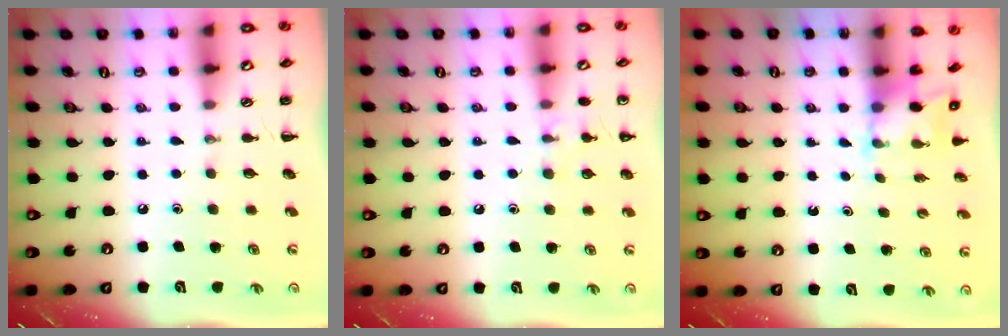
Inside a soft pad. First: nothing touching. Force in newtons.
{"total": 8.1, "press": 7.8, "slide": 2.1}
{"total": 2.4, "press": 2.3, "slide": 0.8}